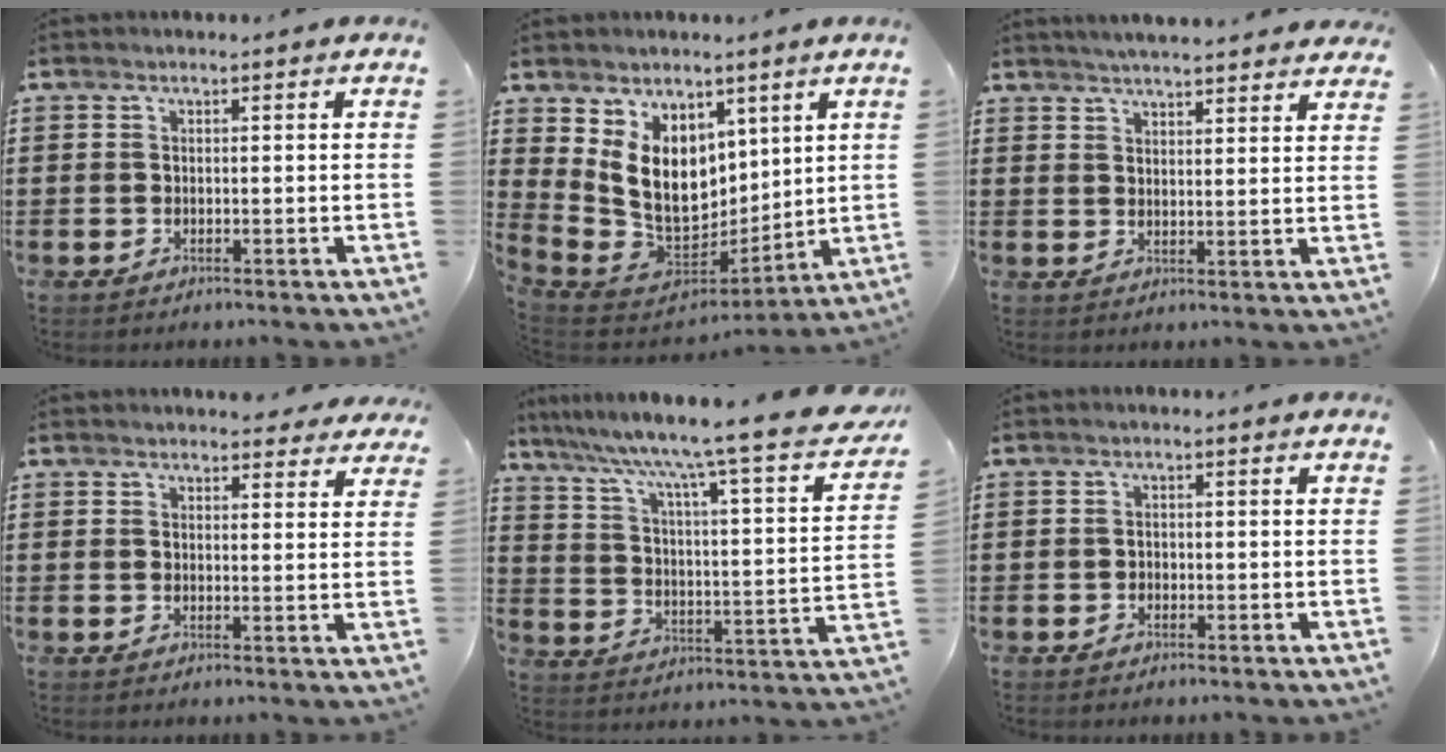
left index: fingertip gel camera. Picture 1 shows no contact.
{"total": 12.0, "force": [4.4, 8.9, 6.7], "torque": [-0.163, -0.023, 0.095]}
{"total": 3.9, "force": [3.9, -0.2, 0.6], "torque": [-0.022, -0.013, 0.070]}
{"total": 3.1, "force": [2.9, 0.6, 0.6], "torque": [-0.011, -0.007, 0.054]}
{"total": 7.8, "force": [6.1, -1.1, 4.7], "torque": [-0.115, -0.057, 0.085]}
{"total": 0.7, "force": [-0.5, 0.5, 0.1], "torque": [-0.005, 0.001, -0.012]}